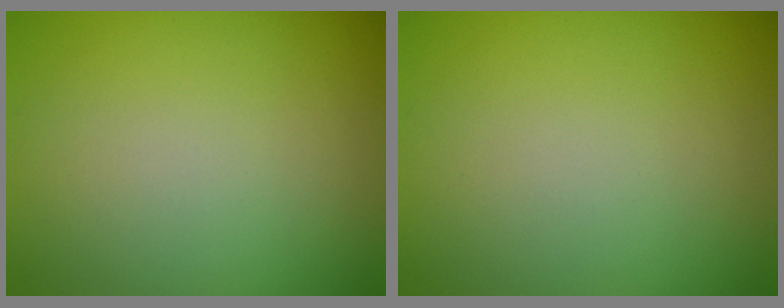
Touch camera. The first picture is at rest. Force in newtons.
{"total": 0.0}